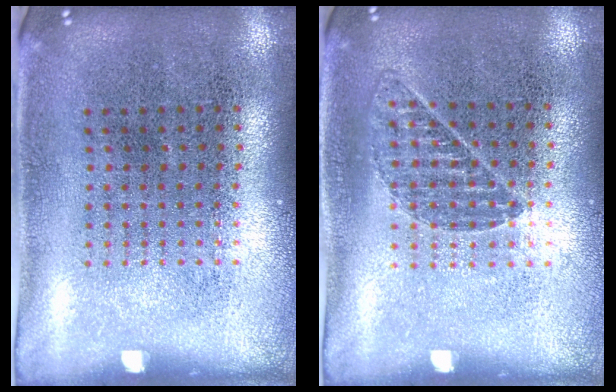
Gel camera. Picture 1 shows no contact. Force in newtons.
{"total": 0.8, "press": 0.8, "slide": 0.1}